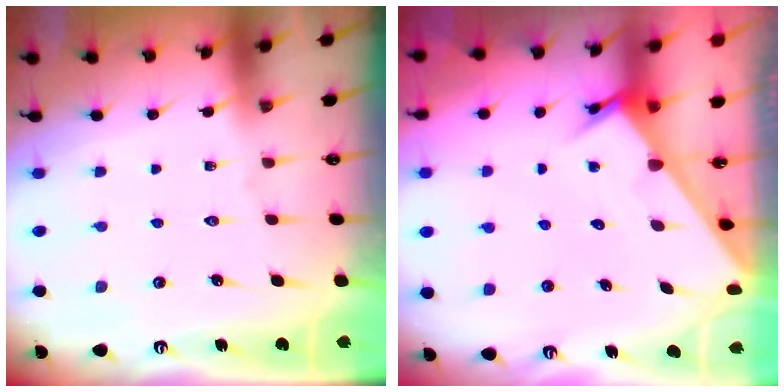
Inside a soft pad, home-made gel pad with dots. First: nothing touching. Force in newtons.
{"total": 3.5, "press": 3.5, "slide": 0.1}